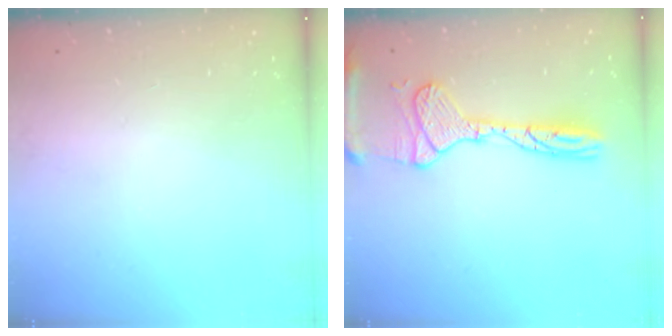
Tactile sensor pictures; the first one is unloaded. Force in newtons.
{"total": 15.3, "press": 15.1, "slide": 2.2}